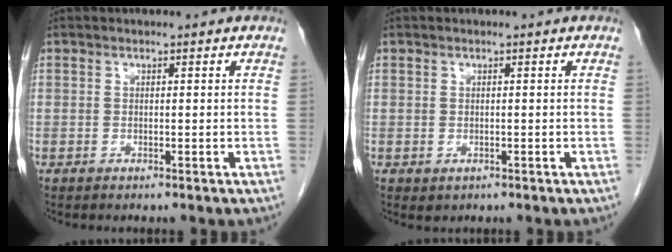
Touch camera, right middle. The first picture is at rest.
{"total": 0.7, "force": [-0.2, 0.6, 0.3], "torque": [-0.006, 0.001, 0.002]}